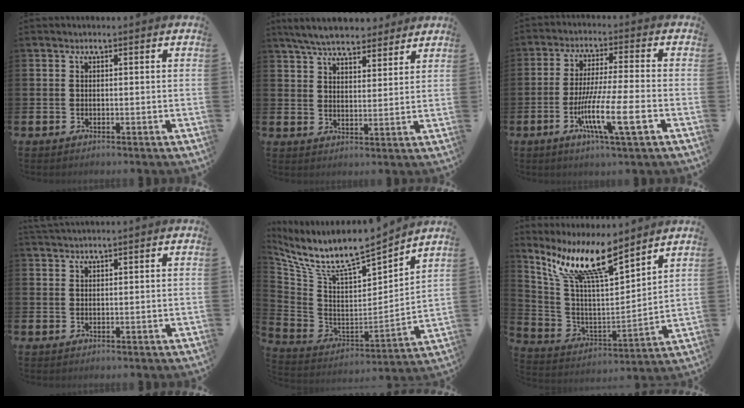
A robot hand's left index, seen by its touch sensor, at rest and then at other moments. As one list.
[{"total": 7.0, "force": [6.6, 1.5, 1.9], "torque": [-0.050, -0.026, 0.120]}, {"total": 9.7, "force": [-3.6, 0.8, 9.0], "torque": [-0.167, -0.008, -0.066]}, {"total": 1.2, "force": [1.2, -0.2, 0.2], "torque": [0.001, -0.003, 0.021]}, {"total": 9.3, "force": [8.2, 1.3, 4.0], "torque": [-0.111, -0.070, 0.137]}, {"total": 12.9, "force": [9.8, 2.3, 8.0], "torque": [-0.182, -0.048, 0.169]}]